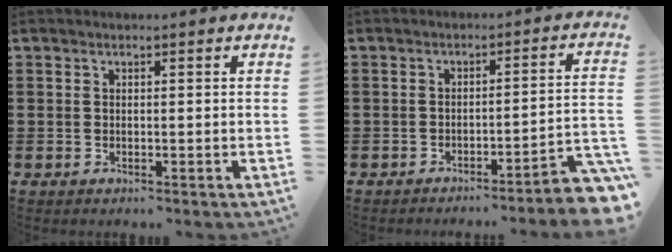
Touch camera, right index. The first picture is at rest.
{"total": 3.8, "force": [-3.1, -0.4, 2.2], "torque": [-0.040, -0.021, -0.066]}